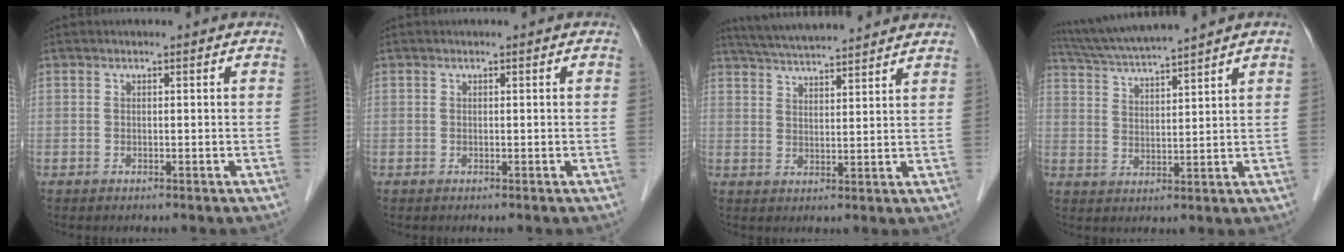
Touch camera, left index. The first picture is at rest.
{"total": 0.0}
{"total": 12.4, "force": [11.4, 0.6, 4.9], "torque": [-0.088, 0.029, 0.169]}
{"total": 9.9, "force": [8.9, -1.4, 4.0], "torque": [-0.074, 0.016, 0.157]}